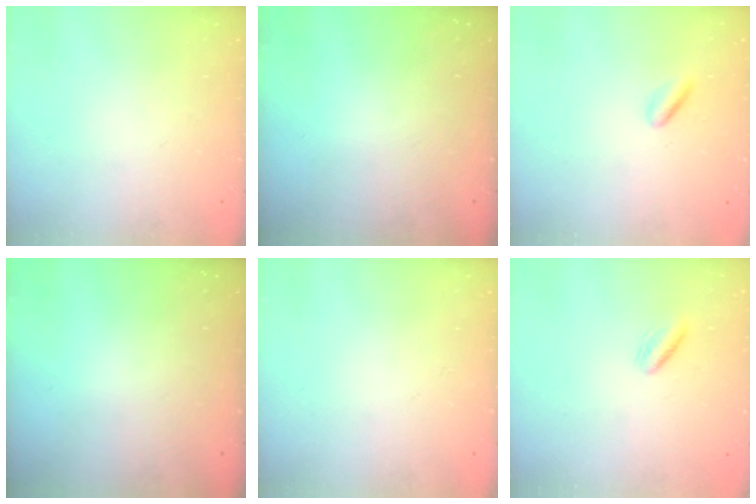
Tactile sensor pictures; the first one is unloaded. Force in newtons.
{"total": 0.0}
{"total": 2.4, "press": 2.2, "slide": 1.0}
{"total": 0.0}
{"total": 0.0}
{"total": 2.5, "press": 2.3, "slide": 1.1}